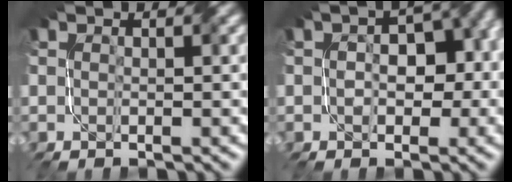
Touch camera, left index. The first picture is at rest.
{"total": 5.8, "force": [-1.1, 3.7, 4.3], "torque": [-0.035, 0.017, -0.009]}